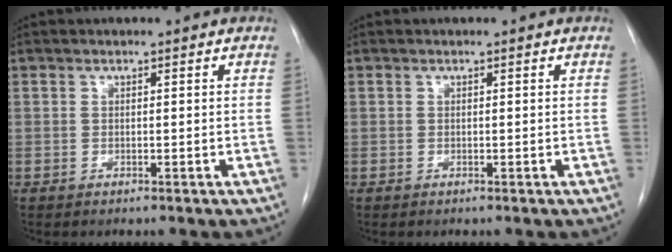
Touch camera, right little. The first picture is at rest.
{"total": 0.0}